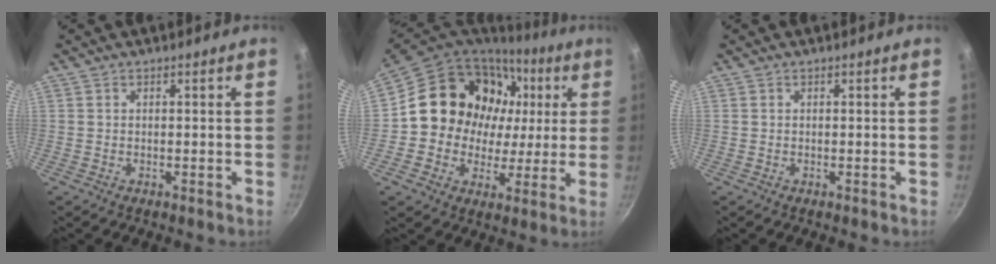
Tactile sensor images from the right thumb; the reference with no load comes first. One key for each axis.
{"total": 20.0, "fx": 3.9, "fy": 17.2, "fz": 9.3, "tx": -0.139, "ty": 0.027, "tz": 0.067}
{"total": 0.0}